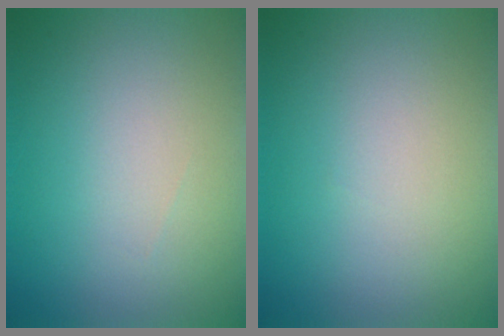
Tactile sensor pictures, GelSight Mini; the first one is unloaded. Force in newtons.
{"total": 0.0}